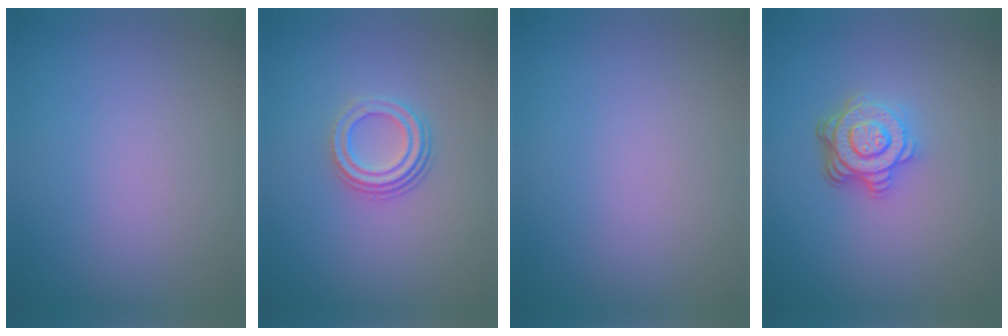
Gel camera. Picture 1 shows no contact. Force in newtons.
{"total": 3.2, "press": 2.3, "slide": 2.3}
{"total": 0.0}
{"total": 4.4, "press": 3.3, "slide": 3.0}